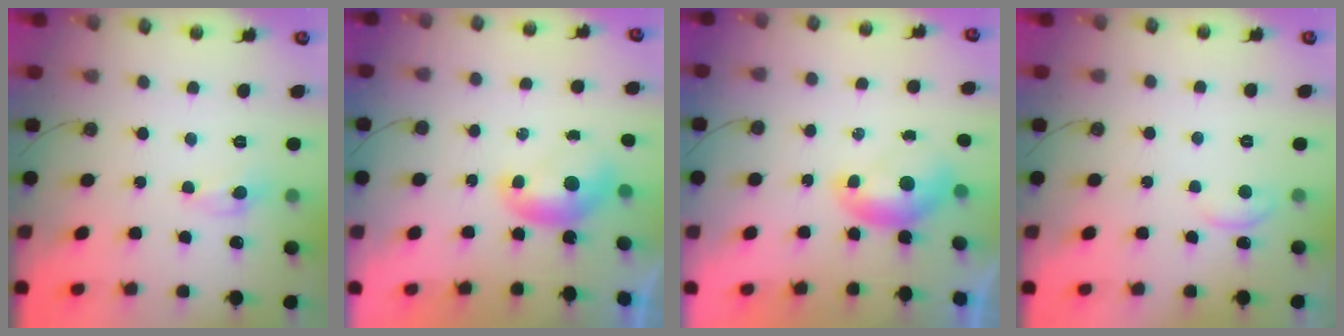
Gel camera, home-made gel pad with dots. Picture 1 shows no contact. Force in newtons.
{"total": 0.0}
{"total": 0.0}
{"total": 1.0, "press": 0.9, "slide": 0.4}